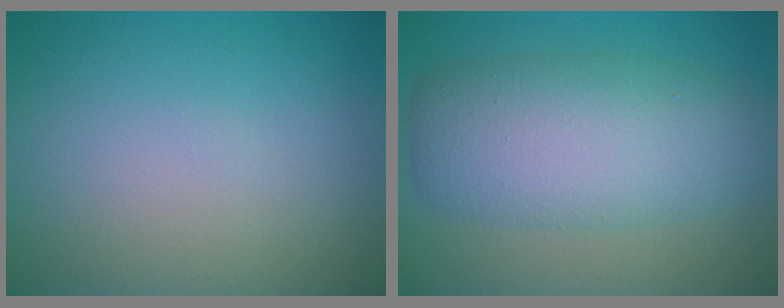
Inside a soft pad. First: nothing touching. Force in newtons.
{"total": 7.9, "press": 7.9, "slide": 0.4}